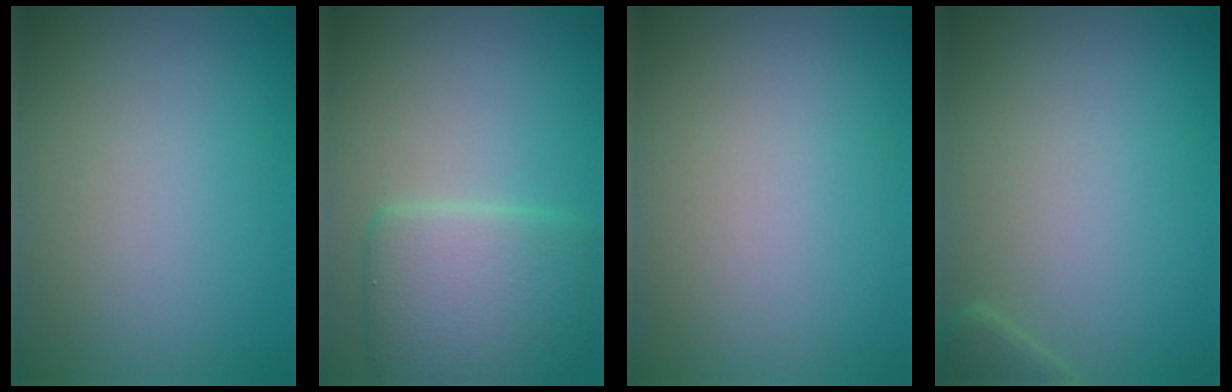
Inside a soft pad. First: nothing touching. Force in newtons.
{"total": 5.9, "press": 5.9, "slide": 0.2}
{"total": 0.0}
{"total": 1.2, "press": 1.2, "slide": 0.1}